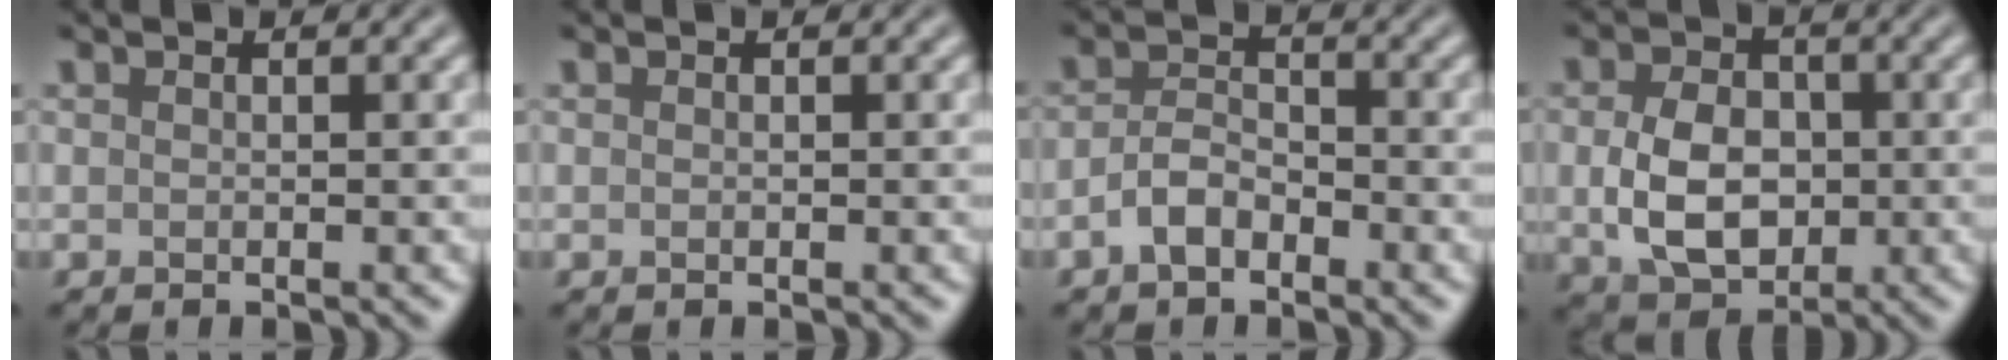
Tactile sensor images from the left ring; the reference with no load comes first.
{"total": 0.0}
{"total": 2.9, "force": [-1.6, 1.6, 1.8], "torque": [-0.035, 0.007, -0.037]}
{"total": 6.0, "force": [-0.4, 4.3, 4.1], "torque": [-0.086, -0.006, -0.006]}